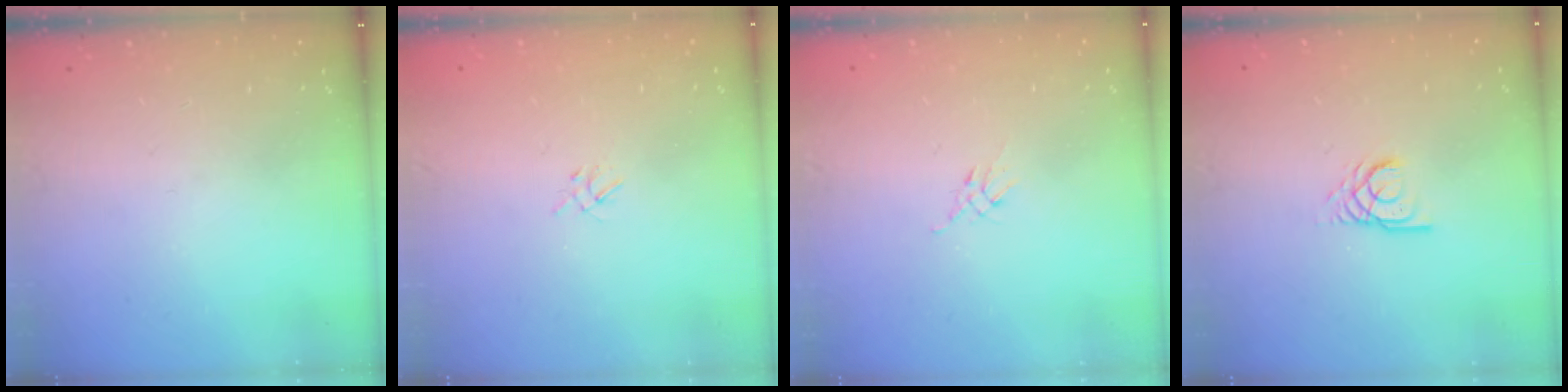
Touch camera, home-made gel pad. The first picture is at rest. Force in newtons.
{"total": 2.0, "press": 2.0, "slide": 0.4}
{"total": 2.6, "press": 2.5, "slide": 0.7}
{"total": 2.9, "press": 2.9, "slide": 0.1}